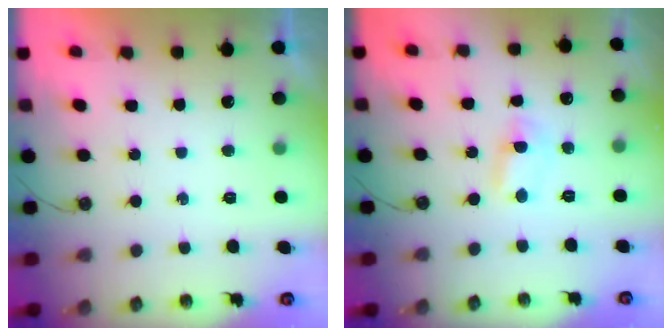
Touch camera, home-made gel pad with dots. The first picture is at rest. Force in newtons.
{"total": 1.8, "press": 1.8, "slide": 0.2}